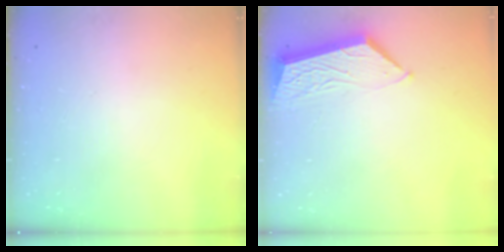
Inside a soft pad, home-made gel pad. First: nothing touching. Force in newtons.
{"total": 6.4, "press": 6.4, "slide": 0.2}